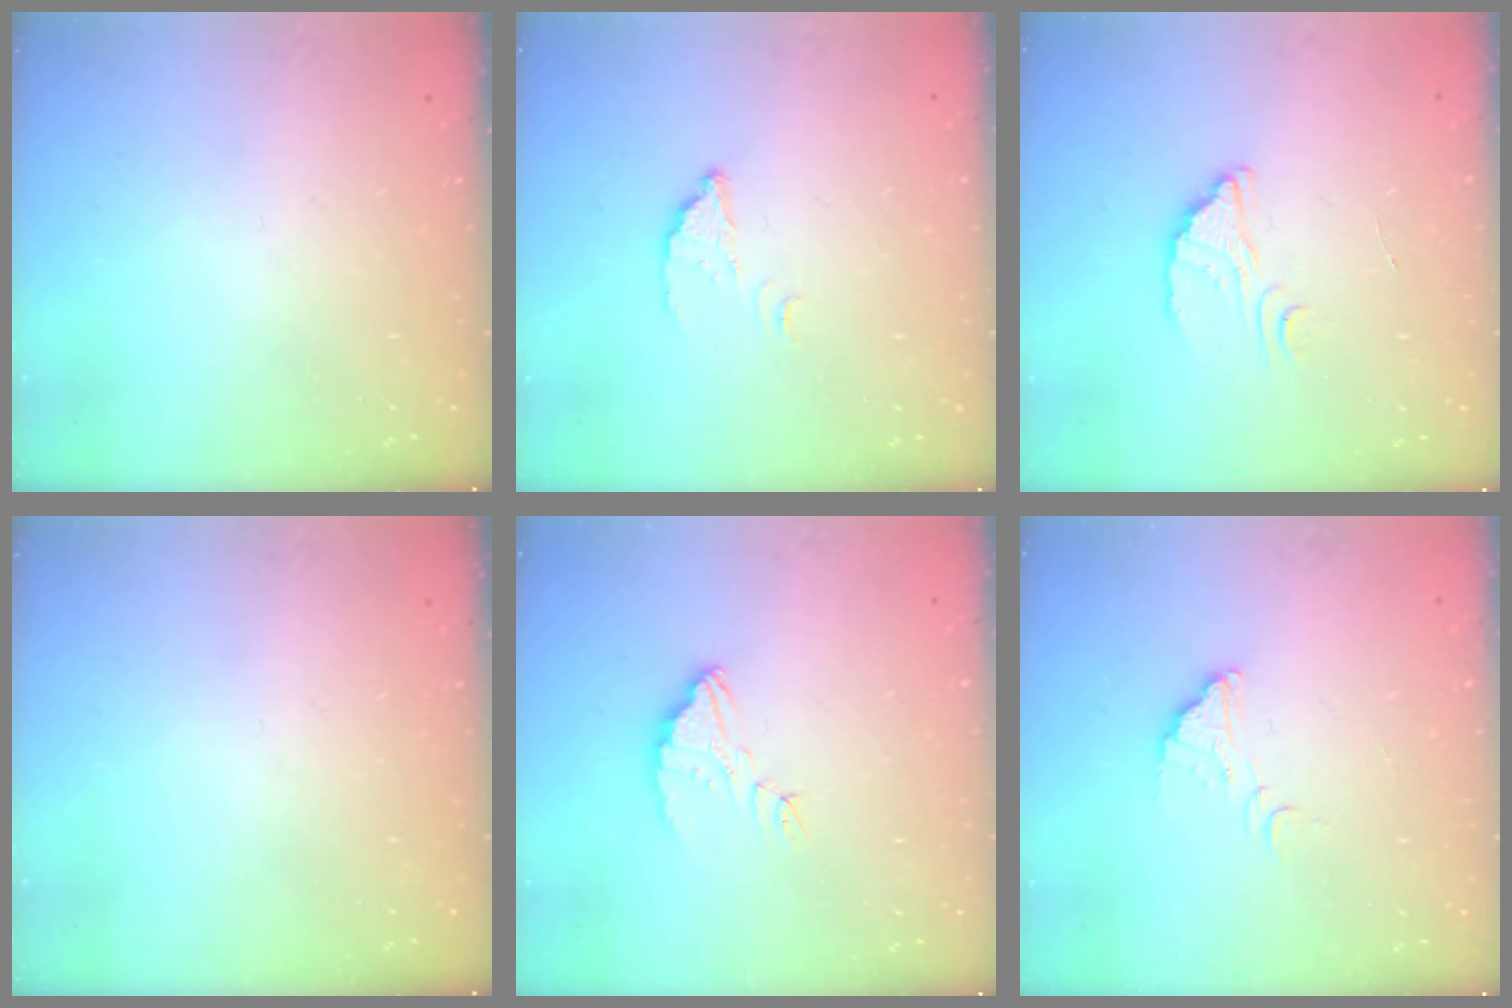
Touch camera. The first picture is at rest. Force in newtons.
{"total": 2.7, "press": 2.7, "slide": 0.3}
{"total": 2.7, "press": 2.7, "slide": 0.1}
{"total": 0.0}
{"total": 3.6, "press": 3.6, "slide": 0.2}
{"total": 2.5, "press": 2.5, "slide": 0.1}